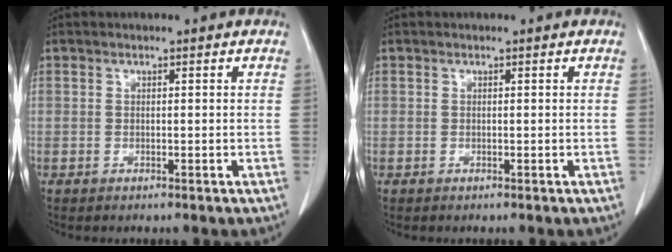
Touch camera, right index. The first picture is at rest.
{"total": 0.0}